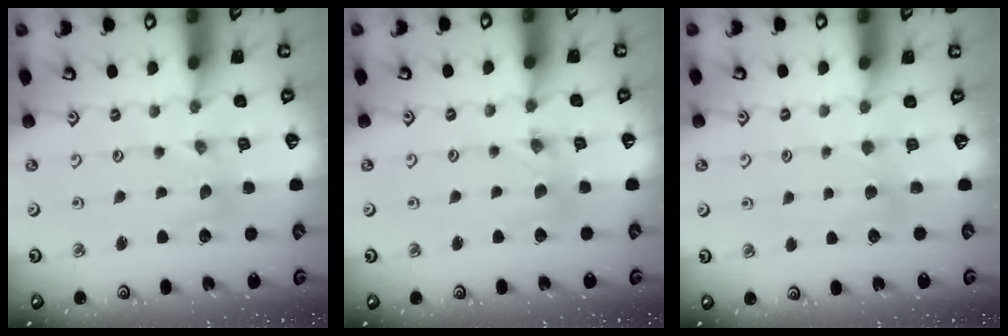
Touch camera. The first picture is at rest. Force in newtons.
{"total": 1.7, "press": 1.6, "slide": 0.3}
{"total": 2.9, "press": 2.9, "slide": 0.5}